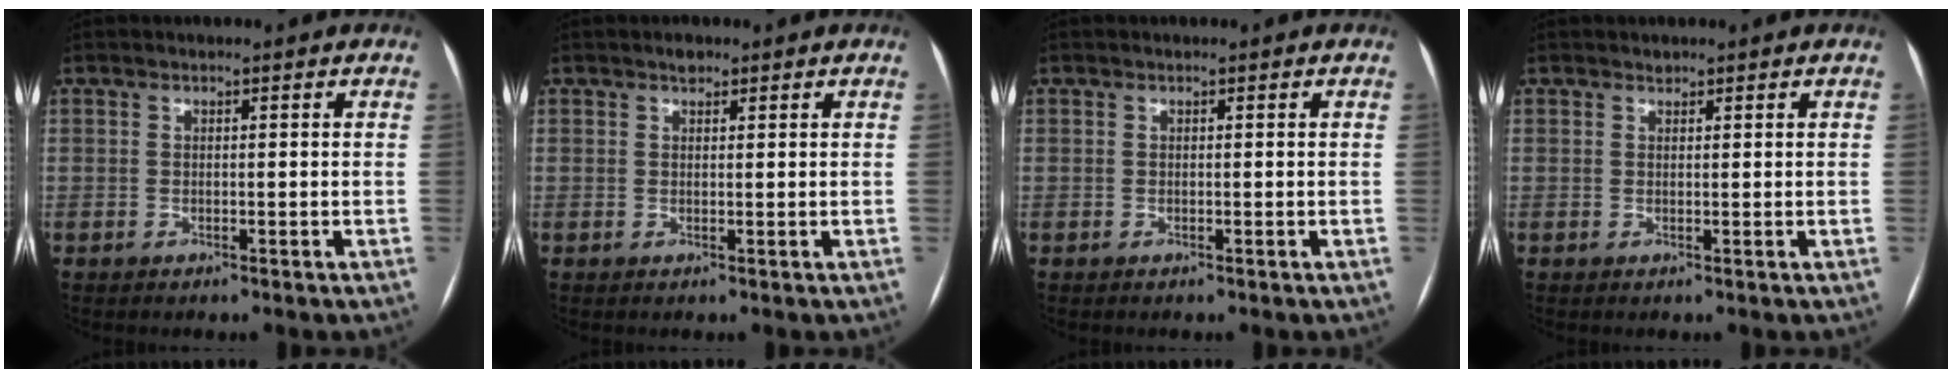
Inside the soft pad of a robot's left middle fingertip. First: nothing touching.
{"total": 1.2, "force": [1.0, 0.5, 0.5], "torque": [-0.012, 0.005, 0.015]}
{"total": 0.0}
{"total": 0.6, "force": [0.6, 0.2, 0.1], "torque": [-0.007, 0.001, 0.011]}